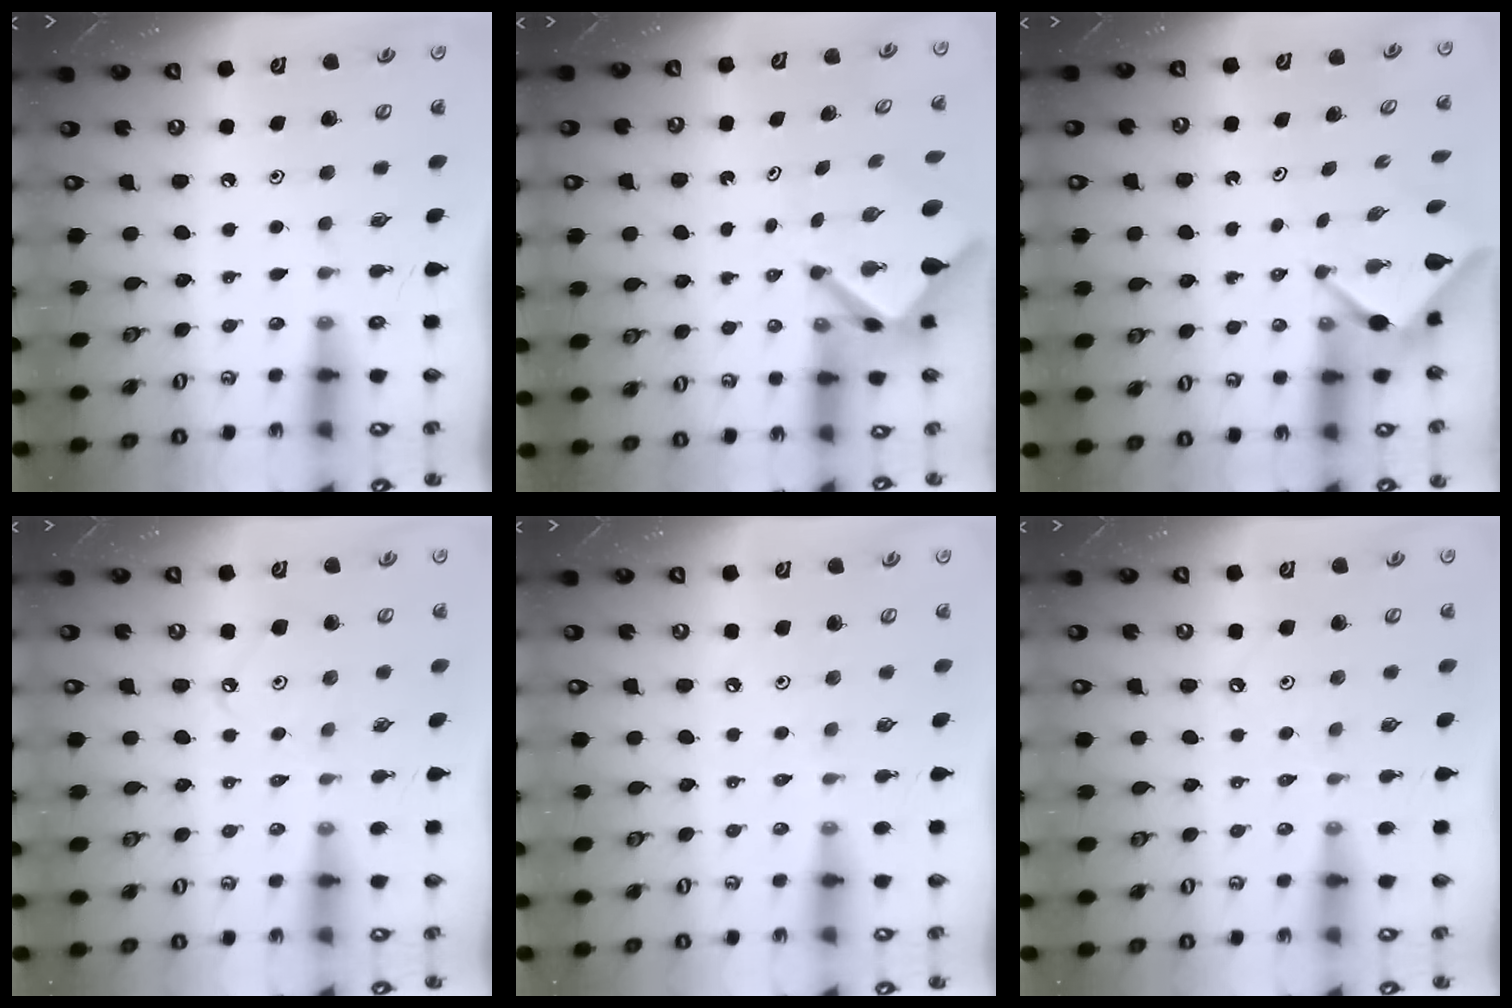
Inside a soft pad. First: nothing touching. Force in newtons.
{"total": 5.2, "press": 5.1, "slide": 0.5}
{"total": 3.1, "press": 3.1, "slide": 0.2}
{"total": 3.7, "press": 3.7, "slide": 0.5}
{"total": 1.2, "press": 1.1, "slide": 0.4}
{"total": 2.5, "press": 2.5, "slide": 0.4}